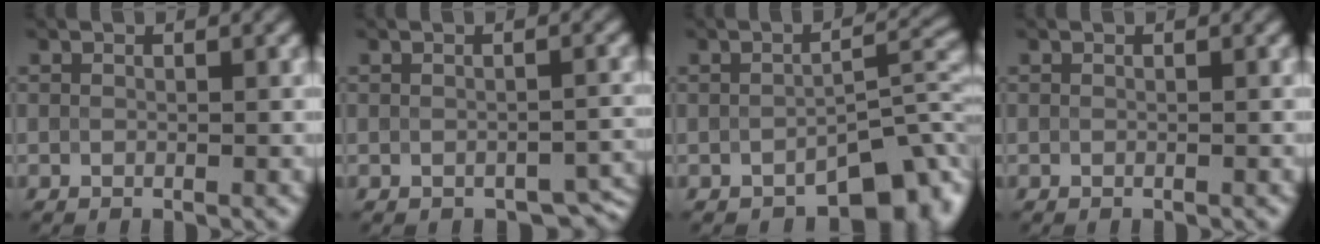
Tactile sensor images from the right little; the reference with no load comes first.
{"total": 3.2, "force": [-2.0, 1.8, 1.7], "torque": [-0.005, -0.005, -0.023]}
{"total": 7.0, "force": [-4.6, 3.1, 4.2], "torque": [-0.030, -0.002, -0.070]}
{"total": 0.0}